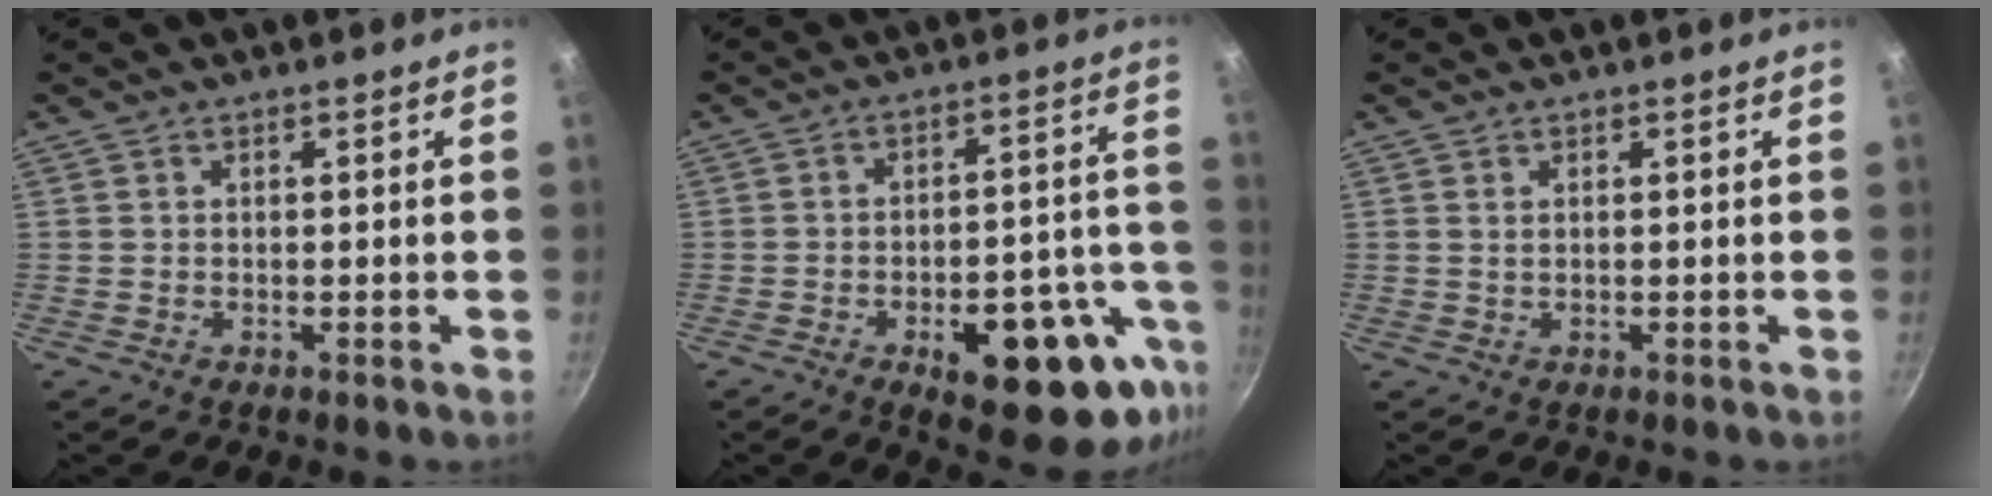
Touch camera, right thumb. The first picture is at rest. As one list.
[{"total": 19.2, "force": [-8.9, 7.1, 15.4], "torque": [-0.148, 0.061, -0.107]}, {"total": 0.6, "force": [0.3, 0.2, 0.4], "torque": [-0.009, 0.000, 0.007]}]